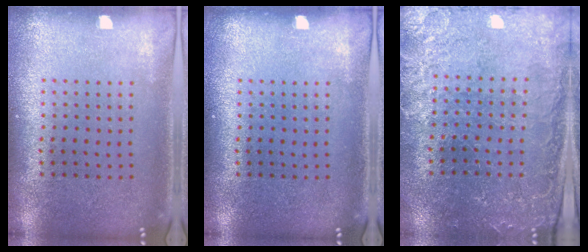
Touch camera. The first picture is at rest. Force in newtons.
{"total": 0.0}
{"total": 0.7, "press": 0.6, "slide": 0.4}